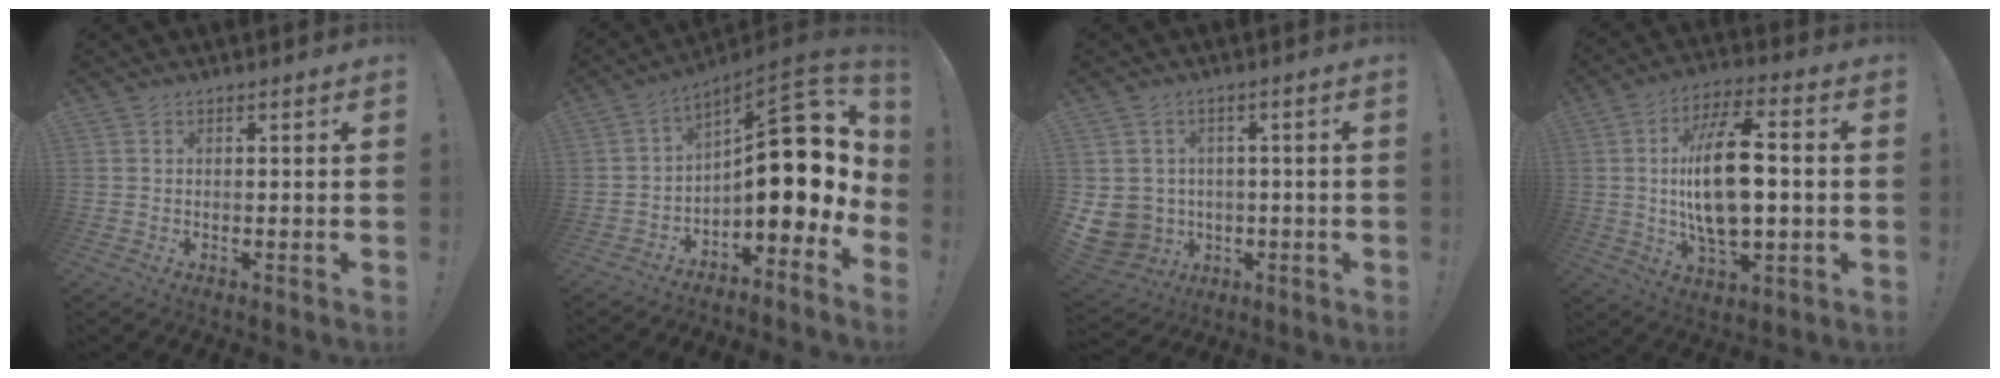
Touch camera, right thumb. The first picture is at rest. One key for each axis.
{"total": 17.3, "fx": 1.7, "fy": 8.0, "fz": 15.3, "tx": -0.195, "ty": -0.020, "tz": 0.033}
{"total": 8.1, "fx": -0.7, "fy": 7.6, "fz": 2.5, "tx": -0.079, "ty": -0.002, "tz": -0.005}
{"total": 18.6, "fx": 0.0, "fy": 8.4, "fz": 16.6, "tx": -0.302, "ty": 0.001, "tz": -0.008}